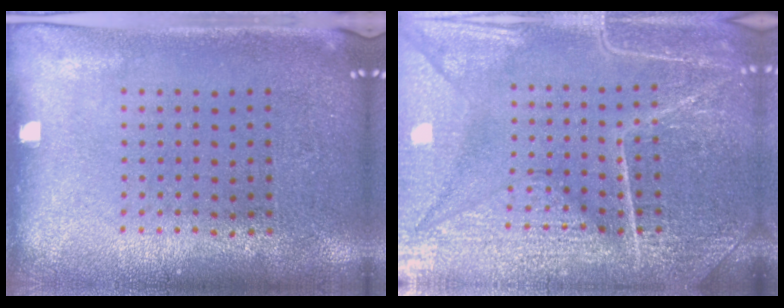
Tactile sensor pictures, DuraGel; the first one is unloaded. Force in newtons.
{"total": 7.0, "press": 6.9, "slide": 0.8}